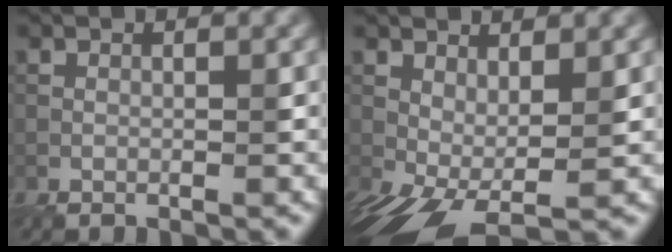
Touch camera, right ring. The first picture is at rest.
{"total": 6.4, "force": [-1.0, 3.1, 5.5], "torque": [-0.105, -0.023, -0.001]}